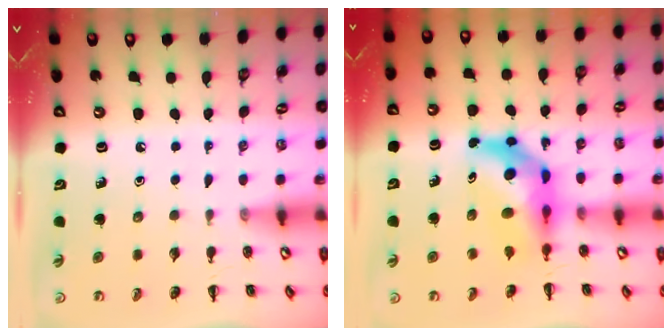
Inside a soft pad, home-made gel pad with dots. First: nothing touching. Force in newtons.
{"total": 9.9, "press": 9.3, "slide": 3.5}